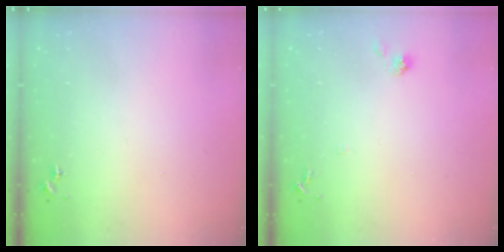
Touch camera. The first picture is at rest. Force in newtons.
{"total": 7.3, "press": 7.3, "slide": 0.4}